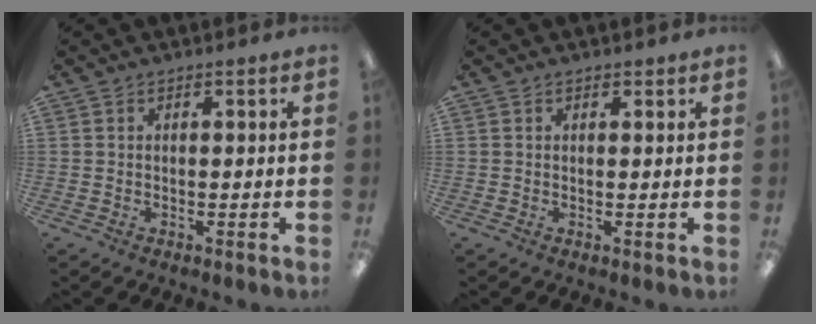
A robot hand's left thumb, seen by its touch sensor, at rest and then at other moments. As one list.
[{"total": 0.8, "force": [0.6, 0.5, 0.2], "torque": [0.004, -0.001, 0.010]}]